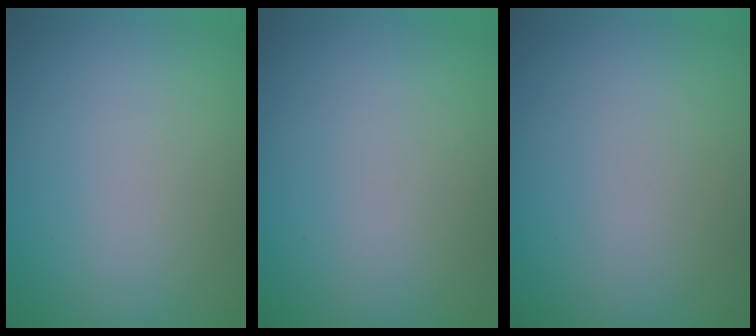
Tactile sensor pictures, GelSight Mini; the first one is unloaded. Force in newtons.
{"total": 0.0}
{"total": 0.0}